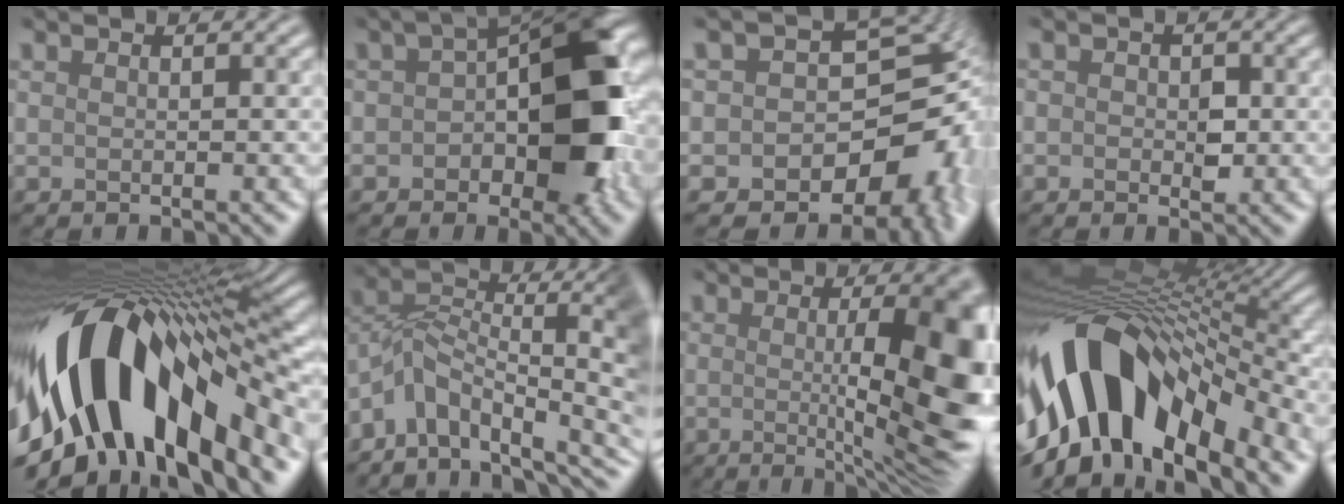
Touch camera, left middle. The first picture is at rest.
{"total": 10.1, "force": [-1.3, 5.0, 8.7], "torque": [-0.112, 0.018, -0.017]}
{"total": 12.7, "force": [-4.3, 9.4, 7.4], "torque": [-0.065, 0.001, -0.052]}
{"total": 0.7, "force": [-0.6, 0.3, 0.2], "torque": [-0.016, -0.005, 0.006]}
{"total": 15.6, "force": [-3.7, 7.9, 12.9], "torque": [-0.245, 0.000, -0.047]}
{"total": 11.3, "force": [-4.8, 6.0, 8.4], "torque": [-0.165, 0.006, -0.049]}
{"total": 11.9, "force": [-0.6, 3.0, 11.5], "torque": [-0.137, -0.012, 0.012]}
{"total": 13.8, "force": [-3.8, 7.6, 10.9], "torque": [-0.206, 0.015, -0.053]}